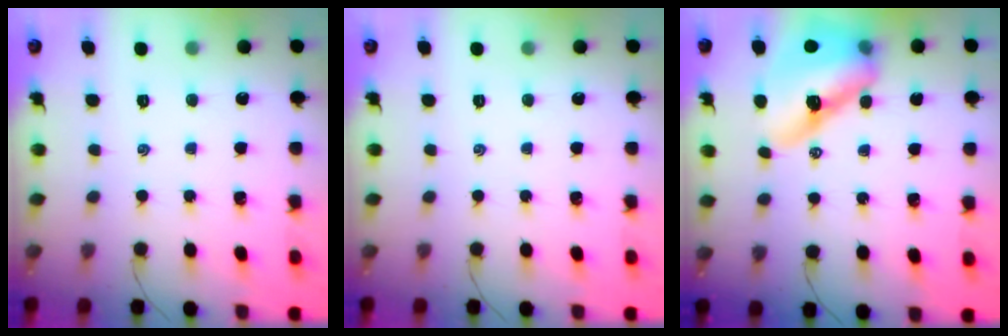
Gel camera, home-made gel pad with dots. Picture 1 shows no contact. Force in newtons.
{"total": 0.0}
{"total": 15.3, "press": 14.6, "slide": 4.6}